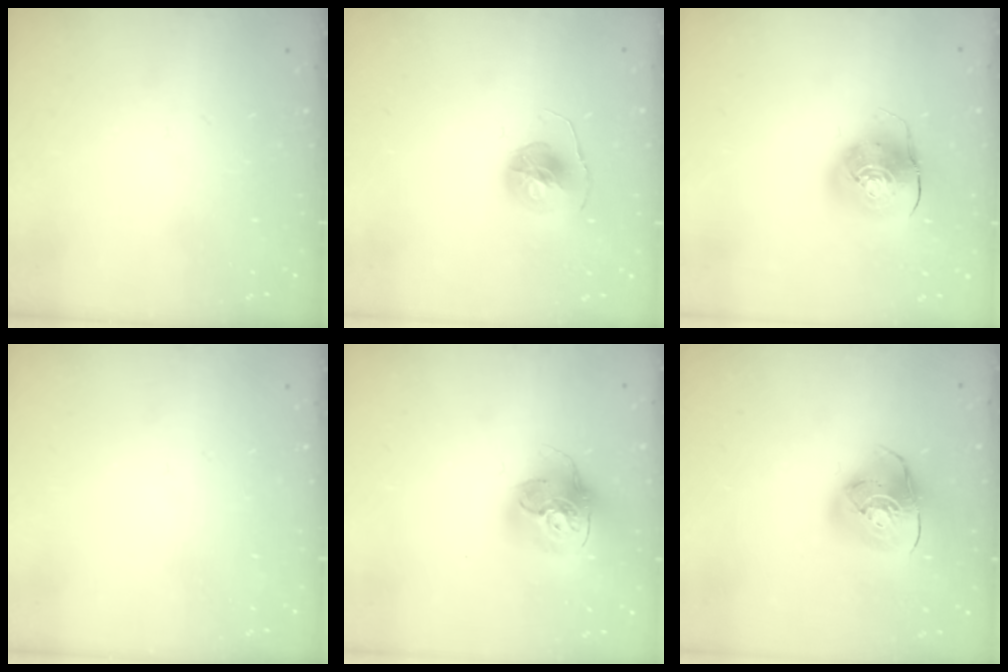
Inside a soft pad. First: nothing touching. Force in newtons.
{"total": 7.7, "press": 7.6, "slide": 0.6}
{"total": 10.4, "press": 10.2, "slide": 1.7}
{"total": 0.0}
{"total": 17.5, "press": 17.3, "slide": 2.0}
{"total": 12.7, "press": 12.6, "slide": 1.7}